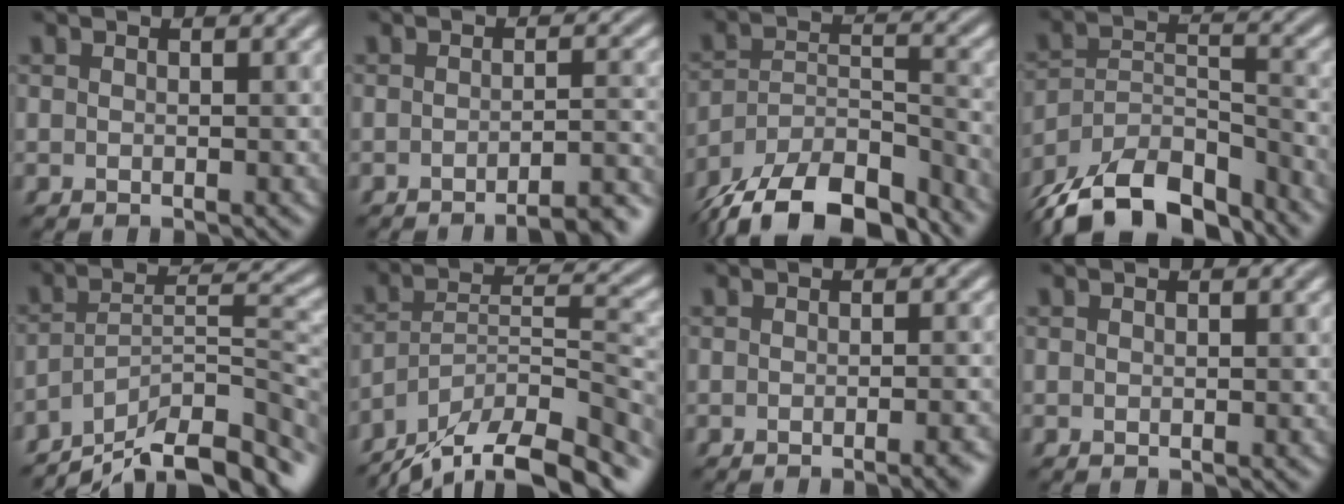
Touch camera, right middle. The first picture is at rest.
{"total": 5.2, "force": [-3.9, 1.1, 3.2], "torque": [-0.030, 0.011, -0.049]}
{"total": 13.7, "force": [-11.4, 5.1, 5.8], "torque": [-0.105, -0.012, -0.168]}
{"total": 12.7, "force": [-10.3, 5.3, 5.3], "torque": [-0.105, -0.009, -0.167]}
{"total": 11.5, "force": [-8.6, 3.0, 7.1], "torque": [-0.106, 0.009, -0.148]}
{"total": 14.2, "force": [-11.9, 3.7, 6.7], "torque": [-0.115, 0.017, -0.183]}
{"total": 3.1, "force": [-1.6, 0.9, 2.5], "torque": [-0.013, 0.007, -0.021]}
{"total": 0.0}